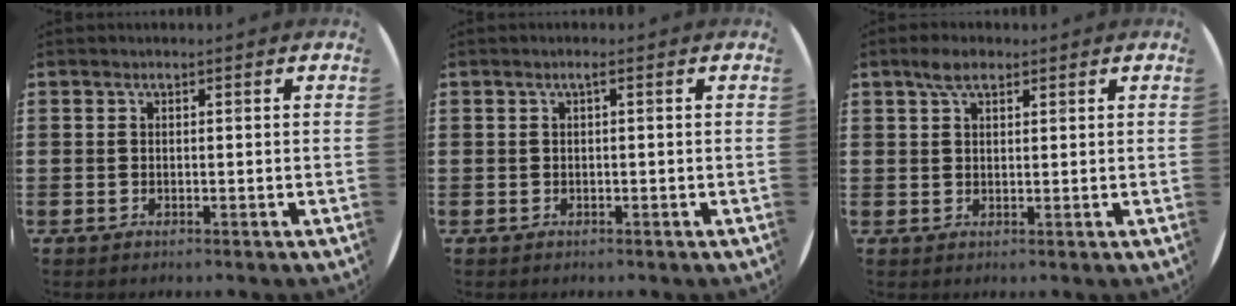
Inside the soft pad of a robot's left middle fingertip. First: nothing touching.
{"total": 0.0}
{"total": 3.2, "force": [2.2, 1.4, 1.9], "torque": [-0.026, 0.000, 0.036]}